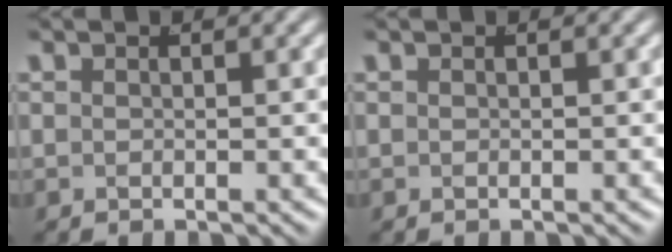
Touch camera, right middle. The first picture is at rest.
{"total": 0.0}